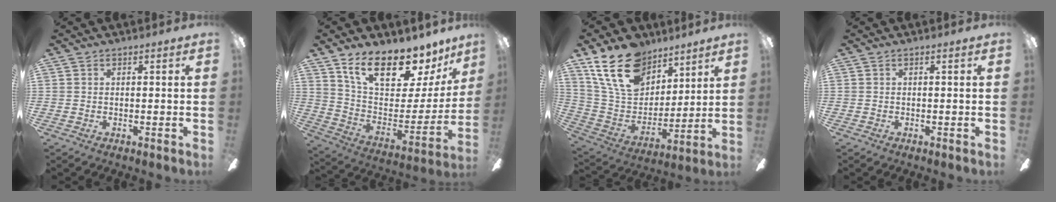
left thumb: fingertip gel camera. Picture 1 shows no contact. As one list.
[{"total": 19.5, "force": [14.8, 7.6, 10.2], "torque": [-0.171, -0.107, 0.260]}, {"total": 21.2, "force": [13.7, 12.6, 10.3], "torque": [-0.199, -0.059, 0.257]}, {"total": 0.0}]